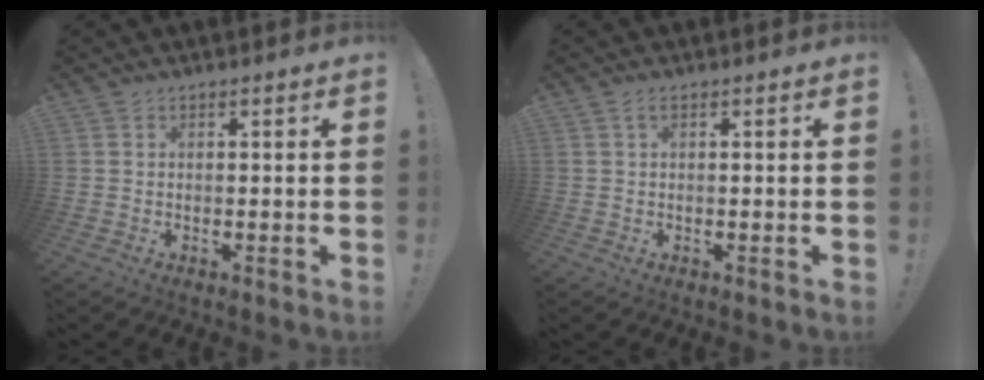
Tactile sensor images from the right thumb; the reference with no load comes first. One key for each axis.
{"total": 1.1, "fx": 0.1, "fy": 0.1, "fz": 1.1, "tx": -0.021, "ty": 0.001, "tz": 0.001}